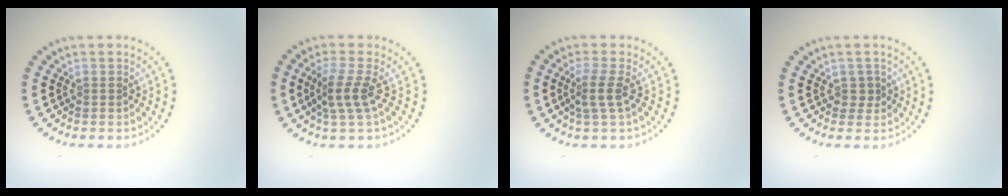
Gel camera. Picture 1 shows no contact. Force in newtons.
{"total": 2.5, "press": 2.0, "slide": 1.5}
{"total": 2.1, "press": 1.5, "slide": 1.4}
{"total": 1.1, "press": 0.8, "slide": 0.7}